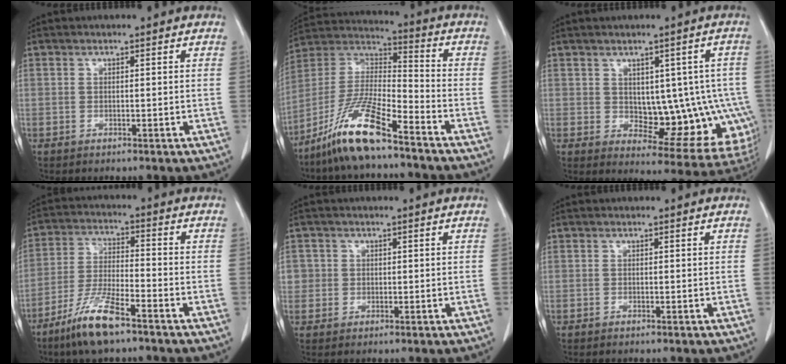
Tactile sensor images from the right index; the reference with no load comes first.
{"total": 13.7, "force": [-9.5, 1.6, 9.7], "torque": [-0.205, -0.008, -0.178]}
{"total": 12.8, "force": [-0.5, 6.9, 10.8], "torque": [-0.107, 0.012, 0.012]}
{"total": 9.7, "force": [-6.6, 1.4, 7.0], "torque": [-0.147, -0.021, -0.125]}
{"total": 2.2, "force": [0.2, 2.2, 0.0], "torque": [0.016, 0.005, 0.003]}
{"total": 0.0}